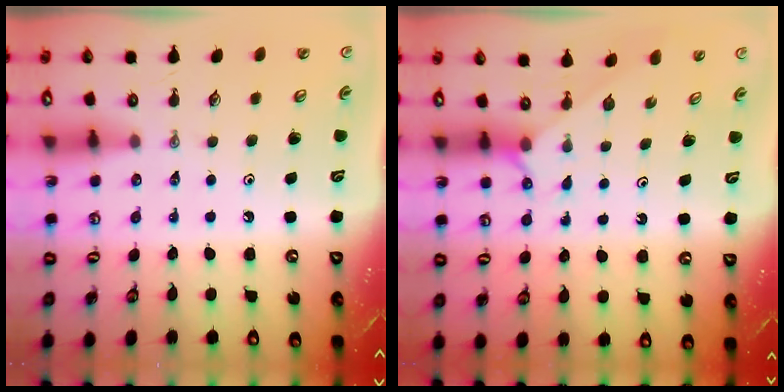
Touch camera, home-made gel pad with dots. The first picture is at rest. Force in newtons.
{"total": 2.1, "press": 2.1, "slide": 0.3}